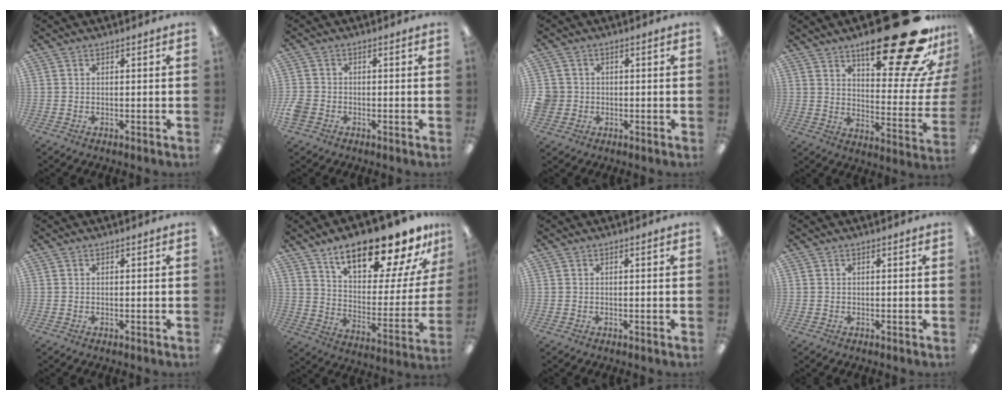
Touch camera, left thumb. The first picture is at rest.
{"total": 3.1, "force": [-1.5, 2.4, 1.3], "torque": [-0.023, 0.004, -0.027]}
{"total": 4.0, "force": [-0.4, 4.0, 0.7], "torque": [-0.024, 0.007, -0.006]}
{"total": 29.5, "force": [18.2, 9.7, 21.1], "torque": [-0.270, -0.126, 0.293]}
{"total": 0.0}
{"total": 21.5, "force": [16.4, 7.1, 11.9], "torque": [-0.176, -0.111, 0.274]}
{"total": 0.0}
{"total": 0.0}